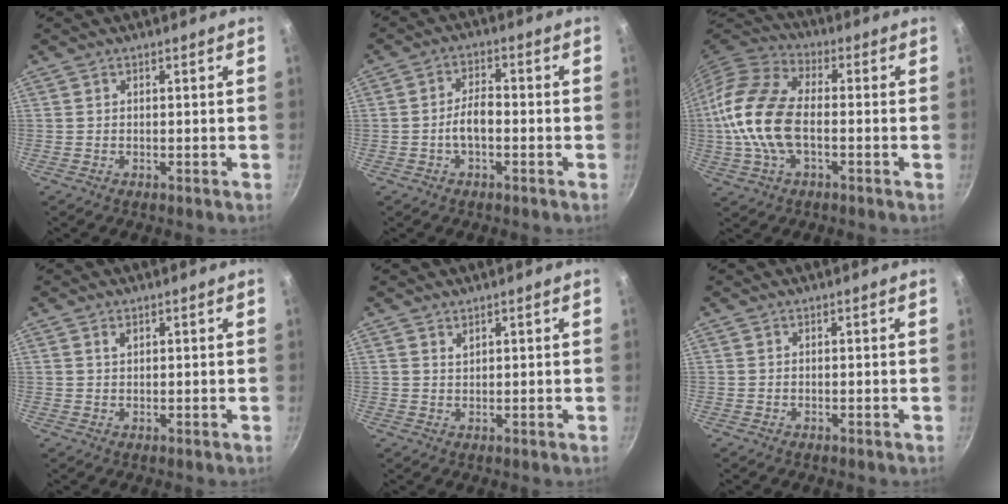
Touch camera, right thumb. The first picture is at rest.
{"total": 4.9, "force": [-1.4, 2.4, 4.1], "torque": [-0.068, 0.026, -0.029]}
{"total": 16.2, "force": [-1.5, 9.0, 13.4], "torque": [-0.261, 0.030, -0.046]}
{"total": 1.3, "force": [0.6, 0.8, 0.8], "torque": [-0.011, 0.000, 0.011]}
{"total": 1.2, "force": [0.9, 0.6, 0.5], "torque": [-0.007, -0.003, 0.017]}
{"total": 0.0}